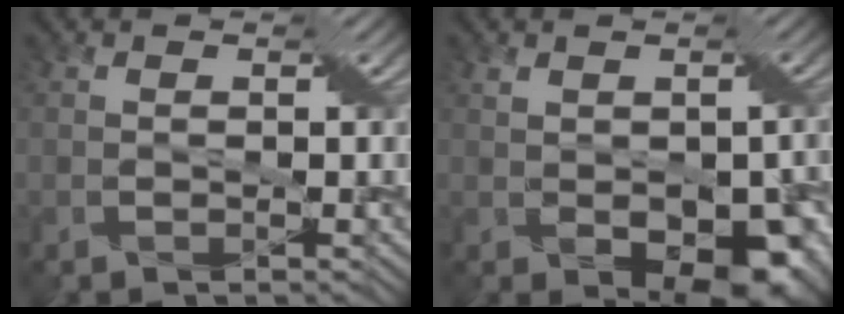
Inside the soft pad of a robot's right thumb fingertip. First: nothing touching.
{"total": 8.4, "force": [-2.0, 5.1, 6.3], "torque": [-0.098, -0.030, -0.012]}